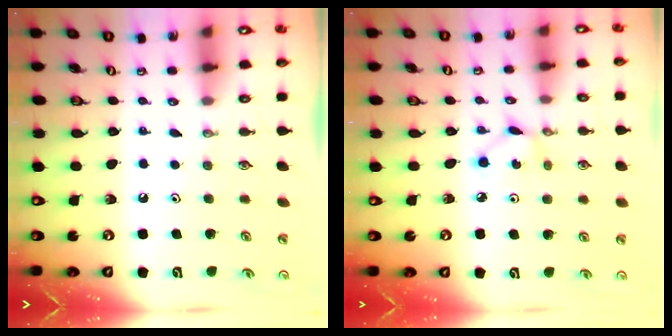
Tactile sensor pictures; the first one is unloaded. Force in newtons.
{"total": 2.2, "press": 2.2, "slide": 0.1}